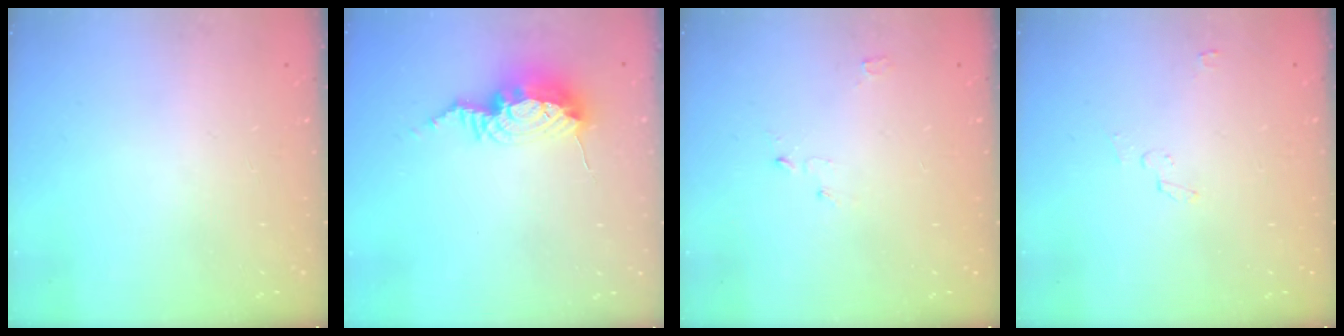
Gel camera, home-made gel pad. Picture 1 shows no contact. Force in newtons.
{"total": 10.3, "press": 10.2, "slide": 1.0}
{"total": 2.9, "press": 2.8, "slide": 0.3}
{"total": 2.5, "press": 2.5, "slide": 0.3}